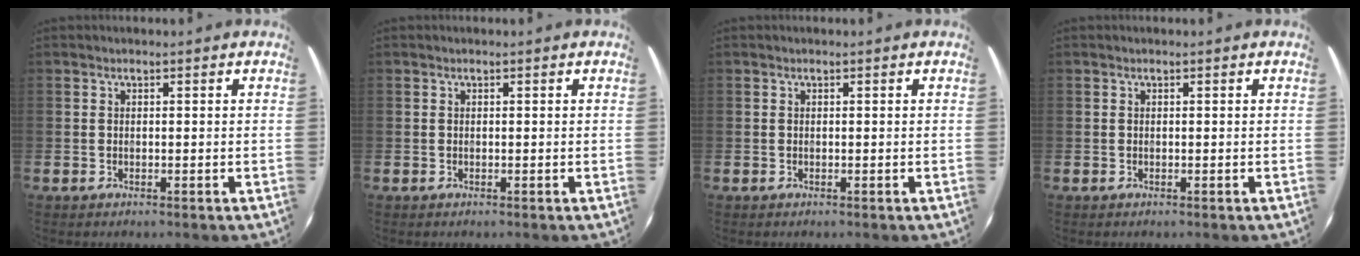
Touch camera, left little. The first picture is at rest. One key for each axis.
{"total": 0.0}
{"total": 0.0}
{"total": 0.0}